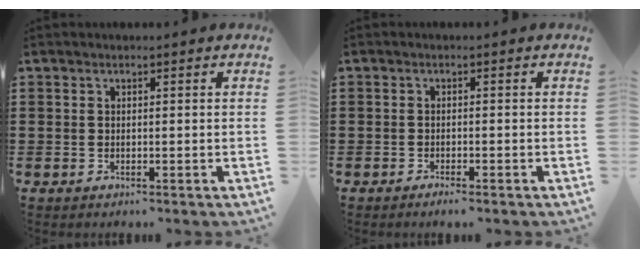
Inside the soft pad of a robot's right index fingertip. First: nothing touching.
{"total": 1.0, "force": [-0.9, 0.0, 0.4], "torque": [-0.010, -0.003, -0.017]}